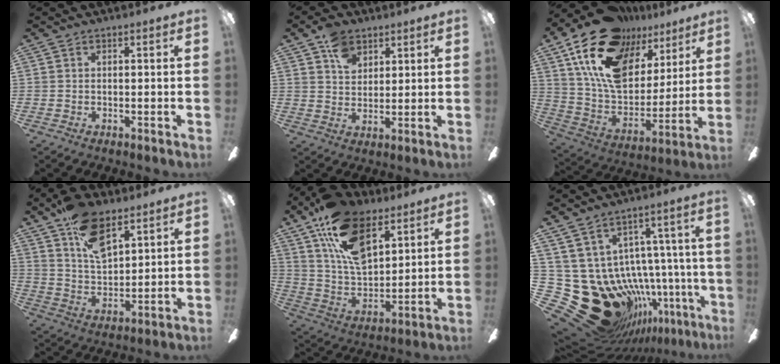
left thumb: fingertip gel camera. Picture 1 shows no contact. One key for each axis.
{"total": 8.0, "fx": 4.8, "fy": 5.4, "fz": 3.5, "tx": -0.053, "ty": -0.007, "tz": 0.087}
{"total": 23.2, "fx": 13.8, "fy": 12.7, "fz": 13.6, "tx": -0.250, "ty": -0.074, "tz": 0.250}
{"total": 13.8, "fx": 8.6, "fy": 6.9, "fz": 8.2, "tx": -0.137, "ty": -0.032, "tz": 0.156}
{"total": 19.2, "fx": 10.7, "fy": 10.3, "fz": 12.2, "tx": -0.228, "ty": -0.039, "tz": 0.195}
{"total": 22.5, "fx": -7.4, "fy": 16.5, "fz": 13.5, "tx": -0.263, "ty": -0.007, "tz": -0.055}